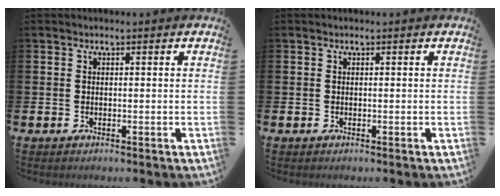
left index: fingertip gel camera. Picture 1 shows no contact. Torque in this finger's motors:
{"motor_torque": [0.00, 0.00, 0.00, 0.00]}